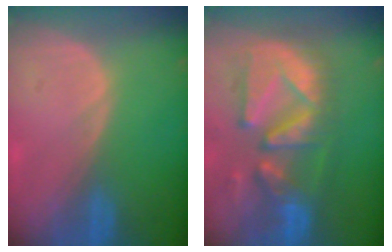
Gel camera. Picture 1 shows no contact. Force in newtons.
{"total": 12.3, "press": 11.0, "slide": 5.6}